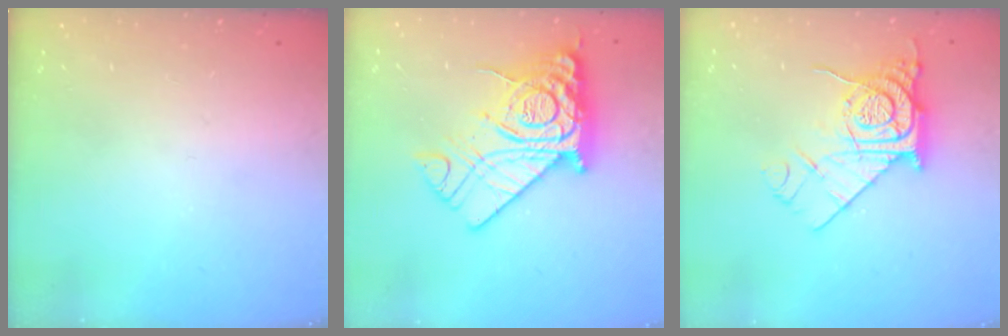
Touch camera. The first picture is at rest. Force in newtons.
{"total": 21.4, "press": 21.3, "slide": 2.0}
{"total": 12.4, "press": 12.3, "slide": 0.9}